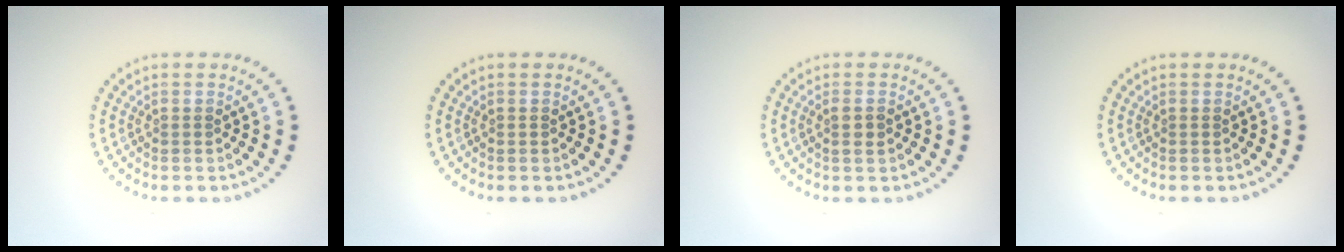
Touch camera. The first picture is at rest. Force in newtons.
{"total": 0.0}
{"total": 1.2, "press": 1.1, "slide": 0.4}
{"total": 0.0}